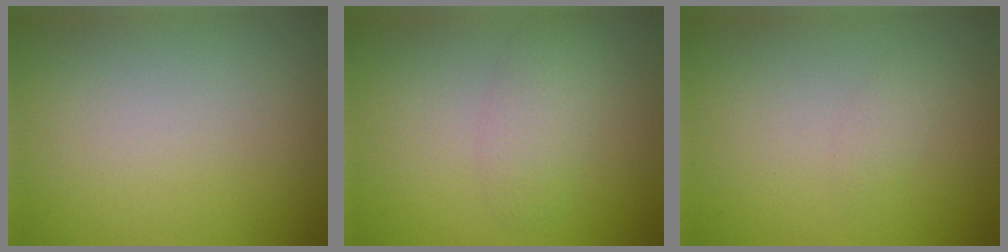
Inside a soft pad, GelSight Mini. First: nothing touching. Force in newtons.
{"total": 2.4, "press": 2.4, "slide": 0.1}
{"total": 0.9, "press": 0.9, "slide": 0.0}